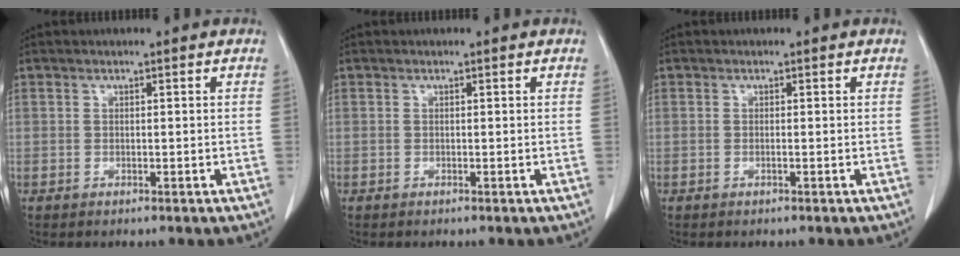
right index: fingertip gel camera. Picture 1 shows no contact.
{"total": 0.0}
{"total": 0.0}